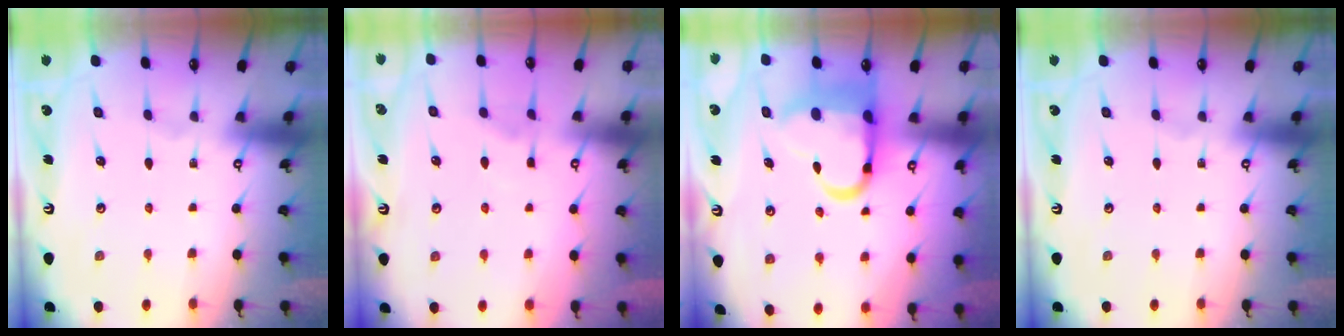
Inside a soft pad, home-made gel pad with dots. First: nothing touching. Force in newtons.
{"total": 4.1, "press": 4.1, "slide": 0.6}
{"total": 13.2, "press": 12.9, "slide": 2.9}
{"total": 0.0}